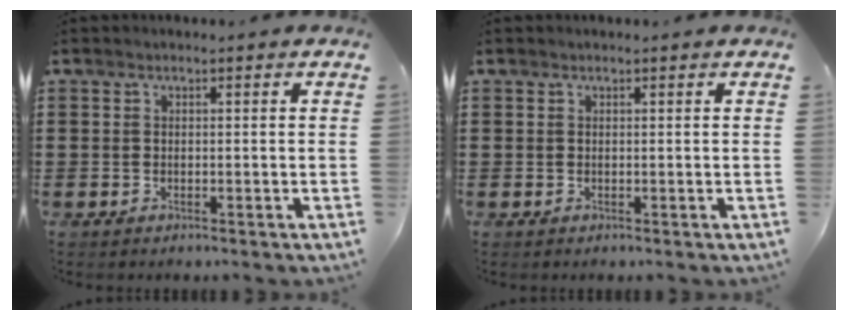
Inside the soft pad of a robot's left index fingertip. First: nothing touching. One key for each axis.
{"total": 0.0}